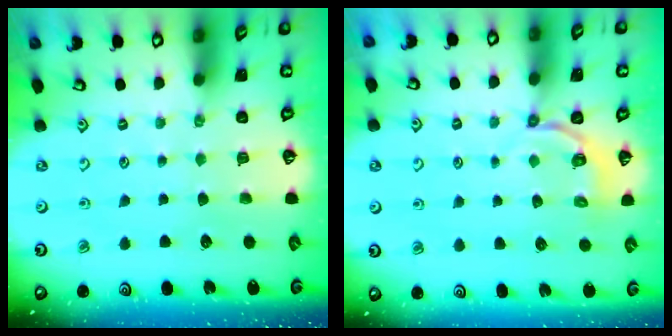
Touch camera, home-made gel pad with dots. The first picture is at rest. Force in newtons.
{"total": 4.3, "press": 3.3, "slide": 2.7}